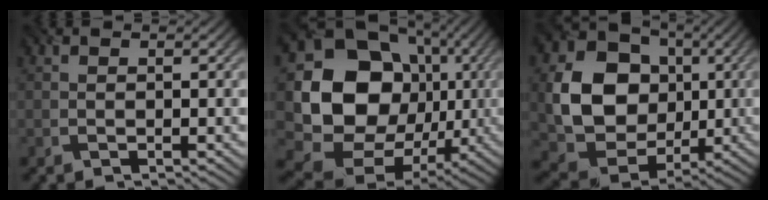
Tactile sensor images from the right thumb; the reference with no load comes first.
{"total": 18.3, "force": [0.4, 15.4, 10.0], "torque": [-0.193, -0.047, 0.018]}
{"total": 14.4, "force": [0.5, 12.0, 8.1], "torque": [-0.181, -0.021, 0.009]}